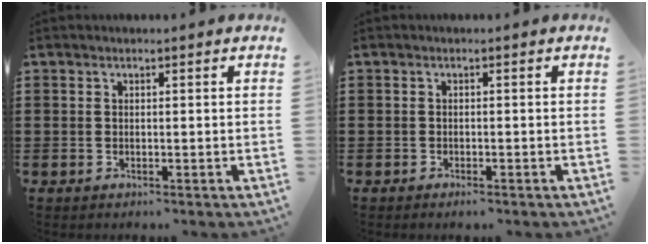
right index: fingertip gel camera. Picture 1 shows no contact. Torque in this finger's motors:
{"motor_torque": [0.29, 0.42, 0.08, 0.02]}